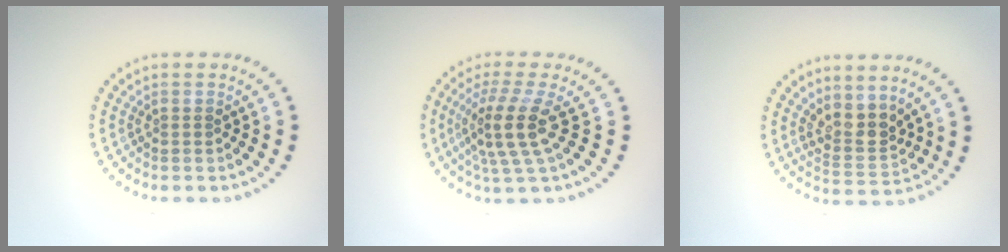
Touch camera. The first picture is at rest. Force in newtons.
{"total": 4.3, "press": 3.2, "slide": 2.9}
{"total": 3.0, "press": 2.4, "slide": 1.8}